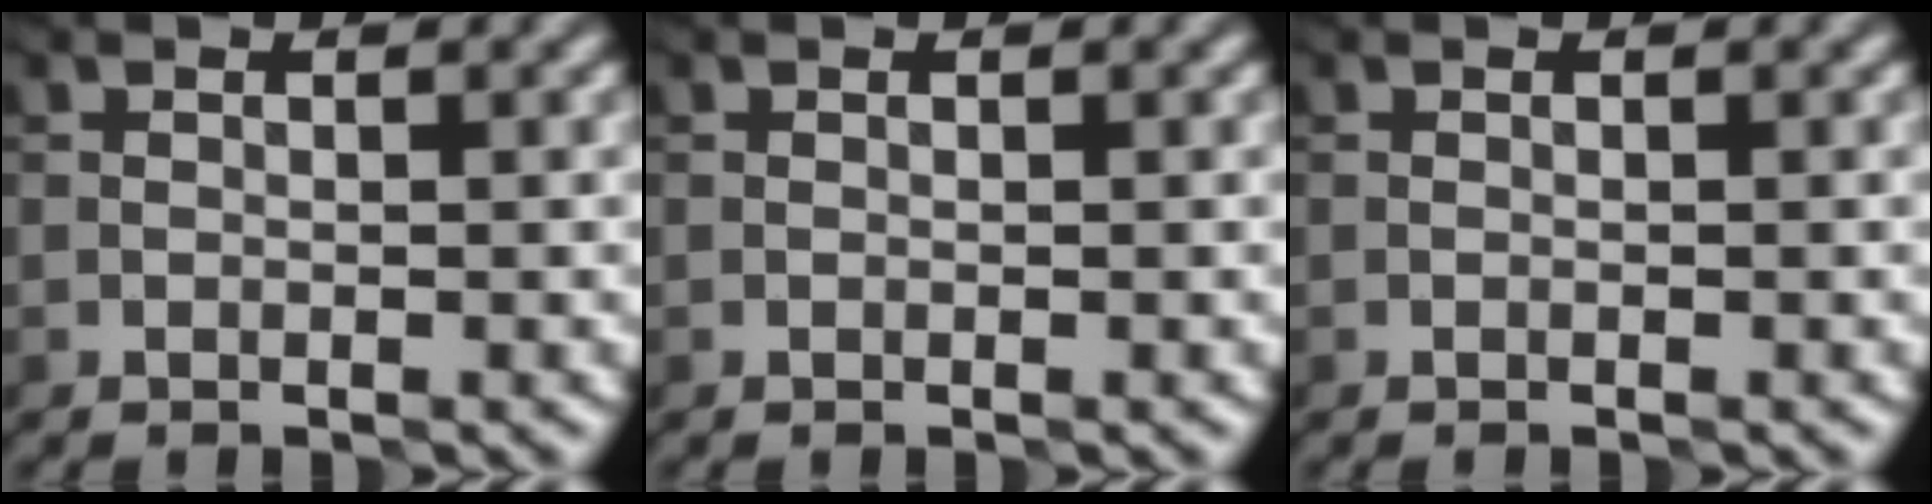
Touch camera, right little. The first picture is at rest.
{"total": 0.0}
{"total": 0.0}